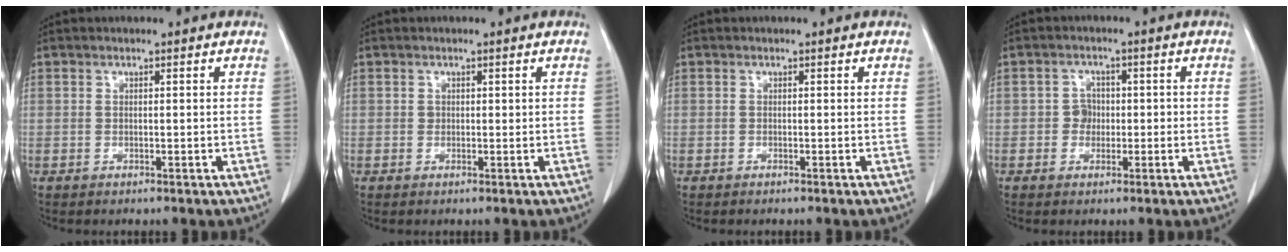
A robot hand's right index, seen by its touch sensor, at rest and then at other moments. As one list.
[{"total": 0.7, "force": [0.2, 0.6, 0.2], "torque": [0.003, 0.001, 0.002]}, {"total": 0.0}, {"total": 2.6, "force": [-0.4, 2.4, 0.9], "torque": [-0.007, 0.008, -0.007]}]